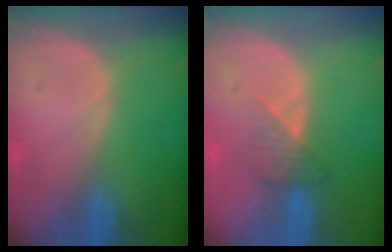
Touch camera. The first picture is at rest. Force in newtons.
{"total": 3.3, "press": 3.0, "slide": 1.2}